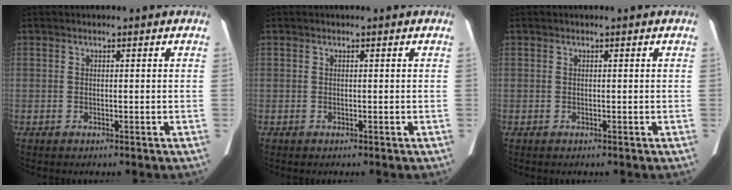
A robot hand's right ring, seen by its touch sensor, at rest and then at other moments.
{"total": 0.0}
{"total": 0.0}